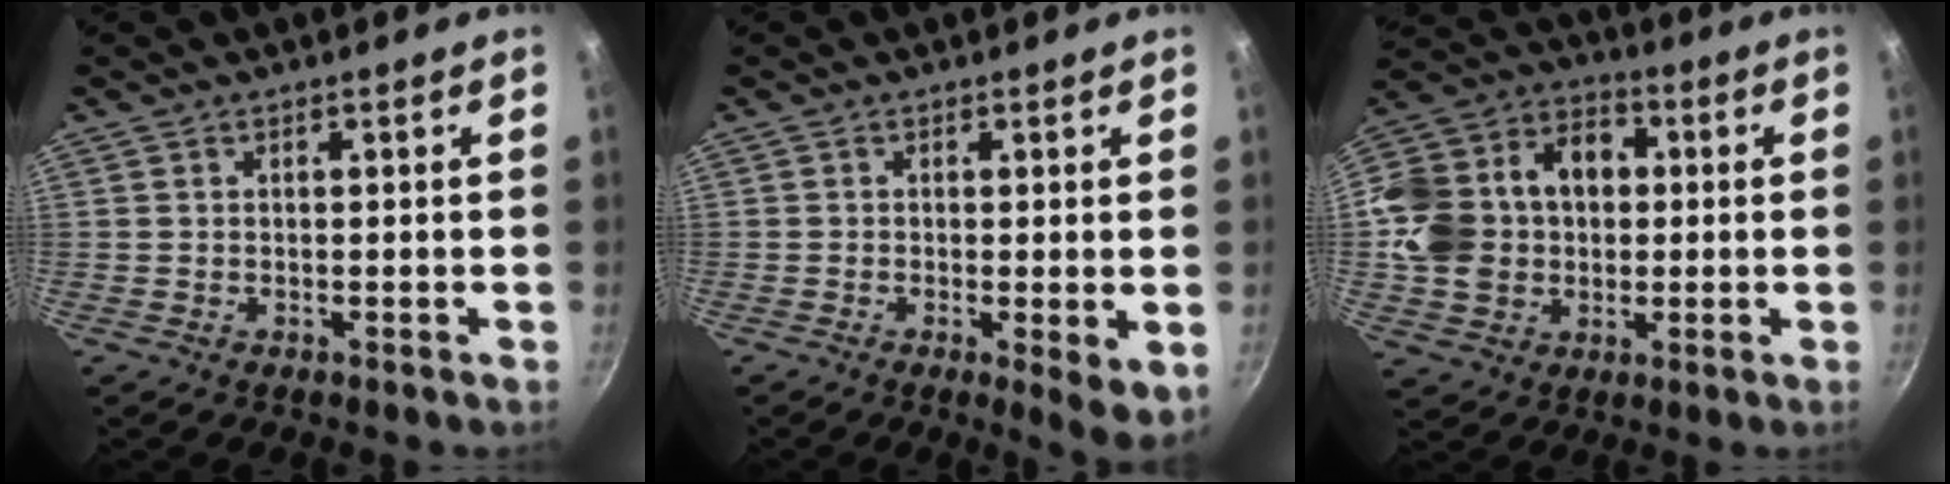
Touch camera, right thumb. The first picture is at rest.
{"total": 5.1, "force": [-1.0, 1.1, 4.9], "torque": [-0.080, -0.017, -0.017]}
{"total": 19.4, "force": [0.7, 15.3, 12.0], "torque": [-0.217, 0.036, 0.015]}